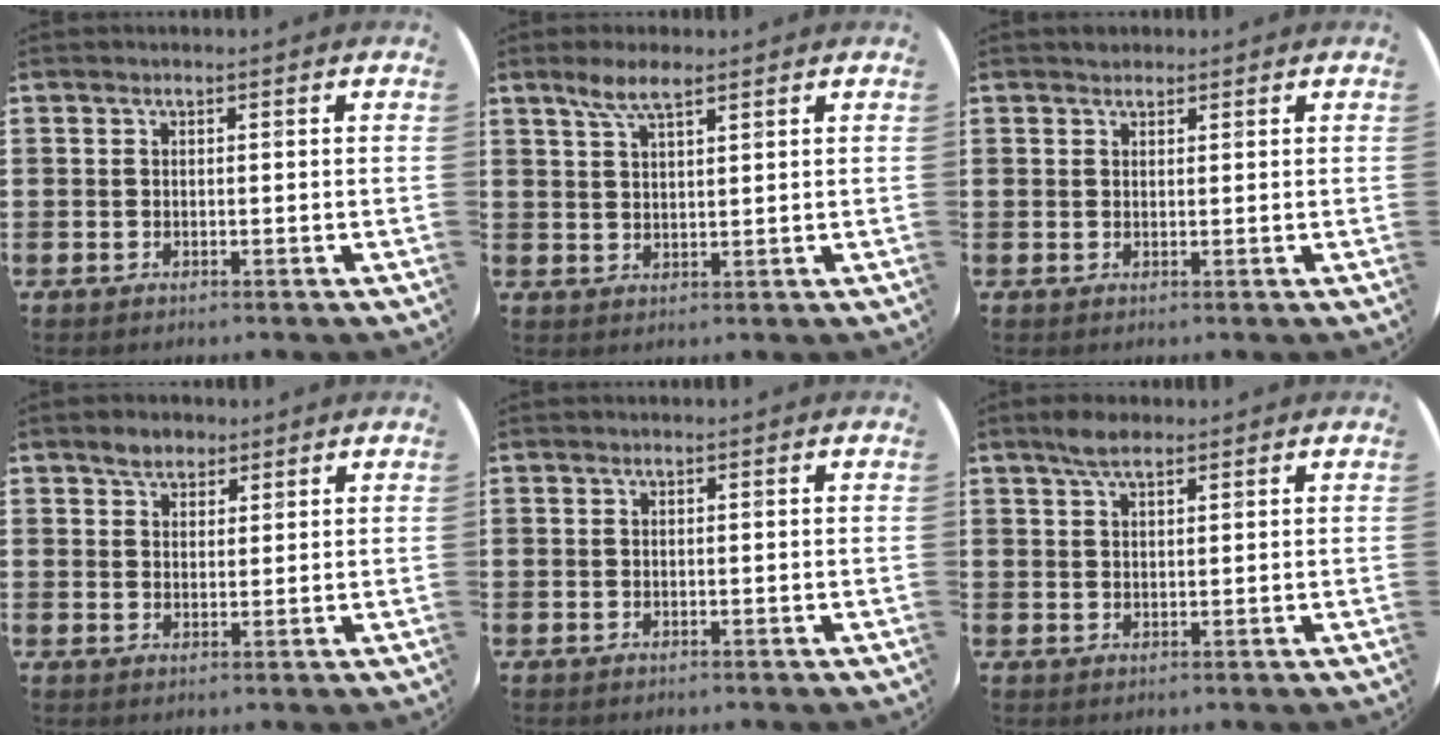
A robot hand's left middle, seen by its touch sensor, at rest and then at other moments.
{"total": 4.5, "force": [3.2, 1.2, 3.0], "torque": [-0.064, 0.007, 0.056]}
{"total": 1.1, "force": [1.0, 0.4, 0.0], "torque": [0.008, 0.001, 0.017]}
{"total": 2.8, "force": [2.3, 1.4, 0.5], "torque": [-0.004, 0.002, 0.044]}
{"total": 0.0}
{"total": 3.1, "force": [2.4, 1.0, 1.8], "torque": [-0.030, 0.003, 0.041]}